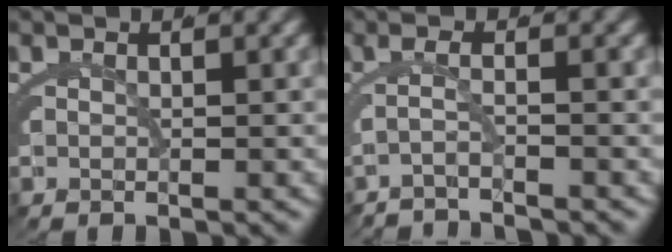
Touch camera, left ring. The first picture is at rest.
{"total": 2.7, "force": [-2.1, -0.1, 1.7], "torque": [-0.036, -0.011, -0.028]}